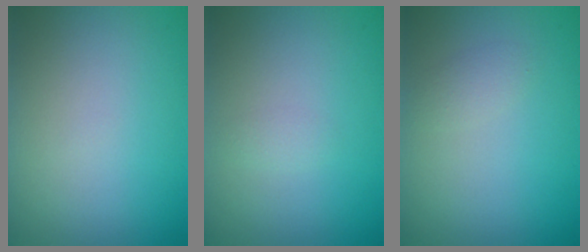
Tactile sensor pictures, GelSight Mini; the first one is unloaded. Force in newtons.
{"total": 0.7, "press": 0.7, "slide": 0.0}
{"total": 1.1, "press": 1.1, "slide": 0.0}